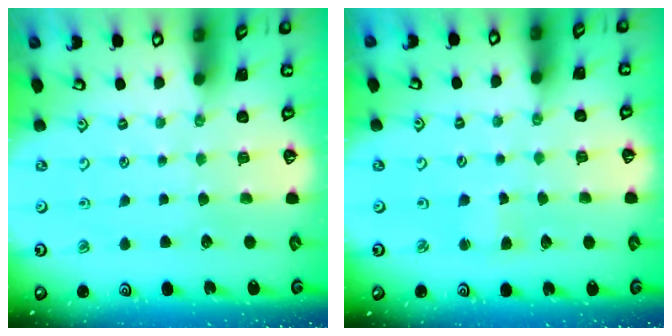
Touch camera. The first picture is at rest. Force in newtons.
{"total": 2.5, "press": 2.5, "slide": 0.4}